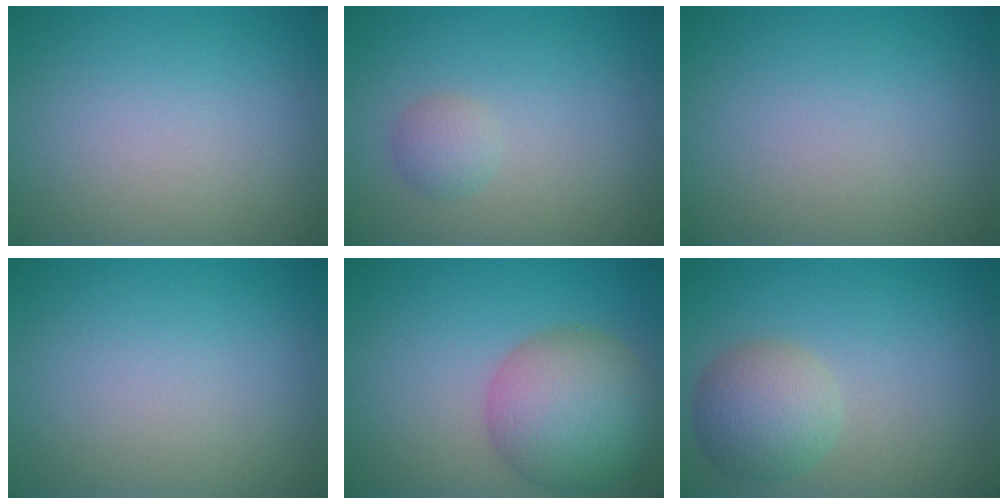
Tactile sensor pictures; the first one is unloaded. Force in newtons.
{"total": 1.4, "press": 1.4, "slide": 0.1}
{"total": 0.0}
{"total": 0.0}
{"total": 7.8, "press": 7.8, "slide": 0.6}
{"total": 4.2, "press": 4.2, "slide": 0.2}